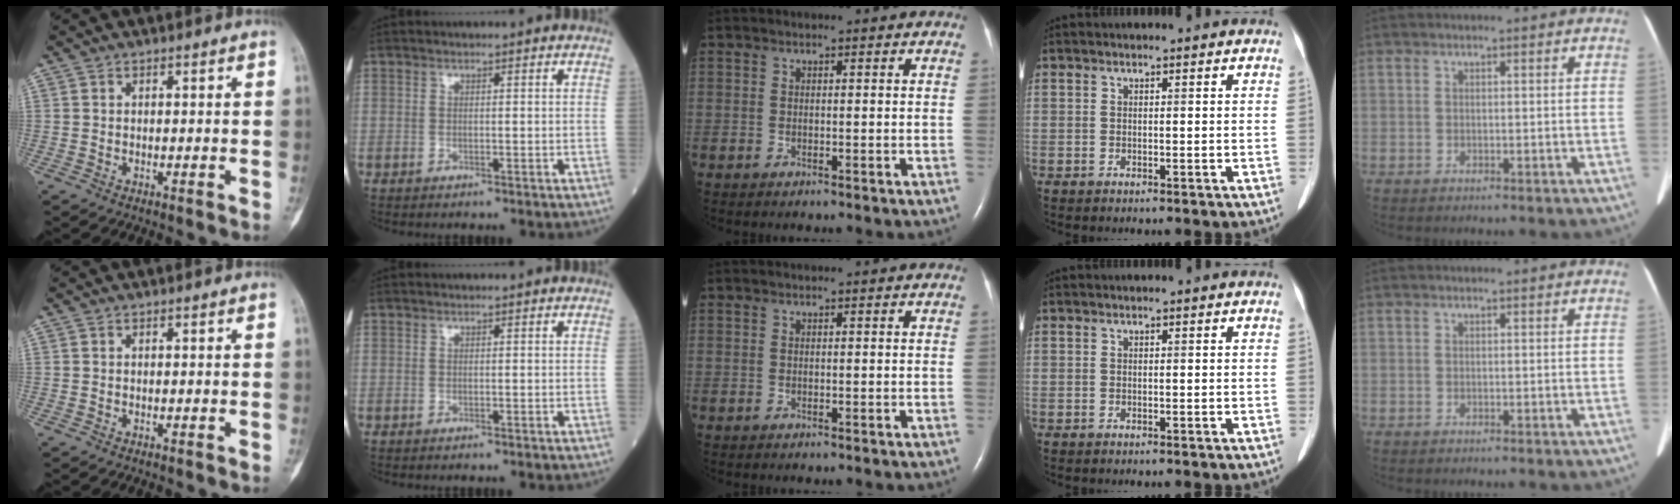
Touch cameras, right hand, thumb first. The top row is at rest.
{}